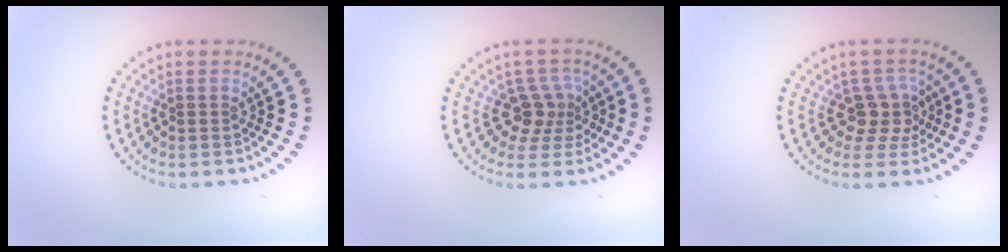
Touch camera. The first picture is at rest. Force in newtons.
{"total": 3.0, "press": 2.3, "slide": 1.9}
{"total": 2.9, "press": 2.3, "slide": 1.8}